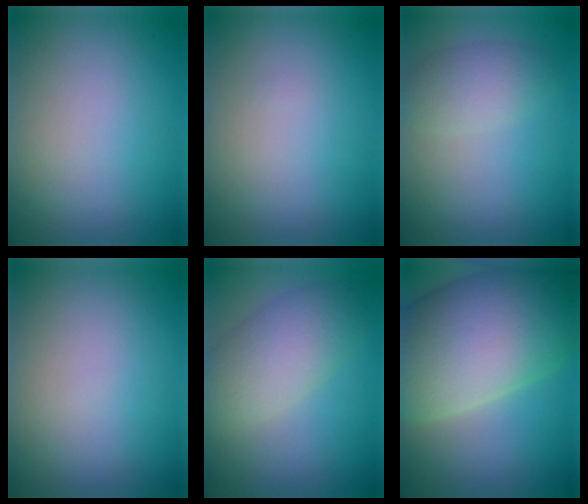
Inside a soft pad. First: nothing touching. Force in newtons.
{"total": 0.0}
{"total": 2.9, "press": 2.9, "slide": 0.1}
{"total": 0.0}
{"total": 5.2, "press": 5.2, "slide": 0.3}
{"total": 14.4, "press": 14.4, "slide": 0.5}